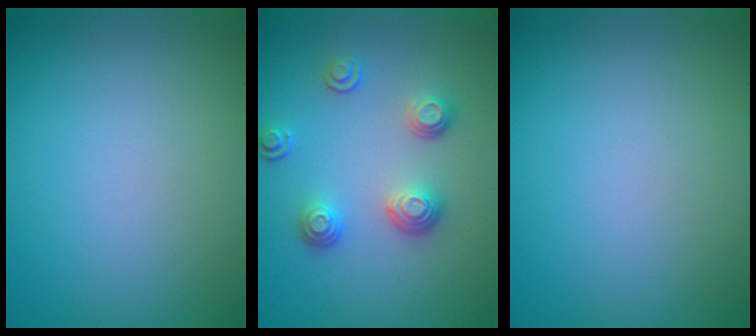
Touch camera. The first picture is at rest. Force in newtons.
{"total": 3.4, "press": 2.7, "slide": 2.0}
{"total": 0.0}